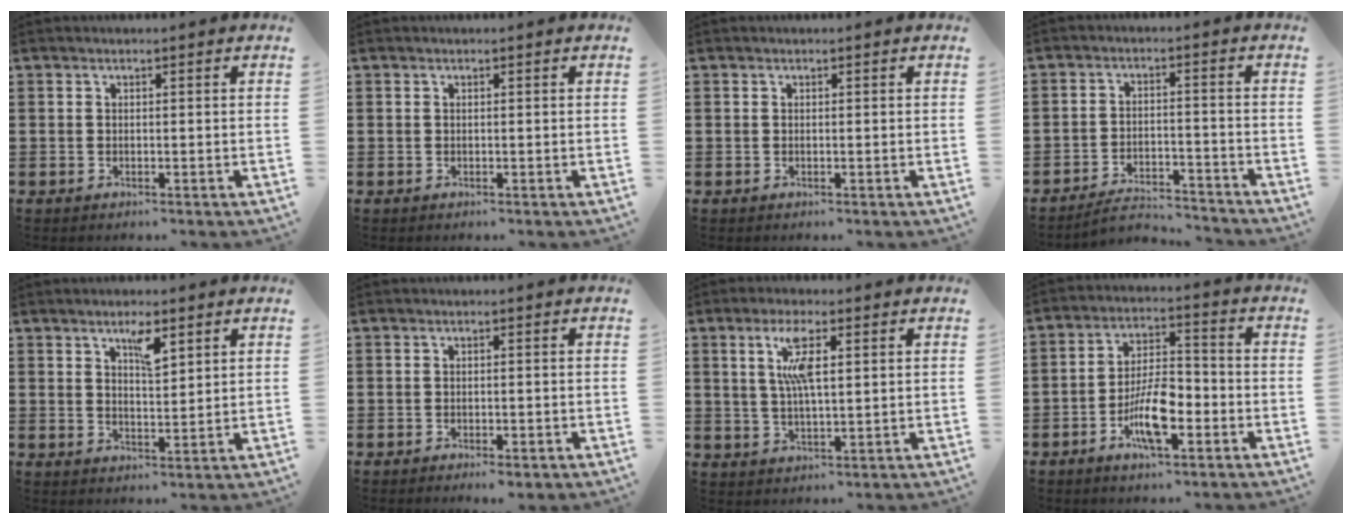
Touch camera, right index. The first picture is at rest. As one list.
[{"total": 0.0}, {"total": 0.0}, {"total": 4.1, "force": [-4.0, 0.7, 0.9], "torque": [-0.017, 0.006, -0.080]}, {"total": 4.2, "force": [2.6, 1.1, 3.1], "torque": [-0.044, -0.004, 0.038]}, {"total": 1.0, "force": [-0.8, 0.2, 0.6], "torque": [-0.013, -0.003, -0.015]}, {"total": 6.4, "force": [2.0, 1.7, 5.8], "torque": [-0.129, 0.005, 0.029]}, {"total": 8.9, "force": [-3.7, 3.2, 7.5], "torque": [-0.152, 0.000, -0.070]}]